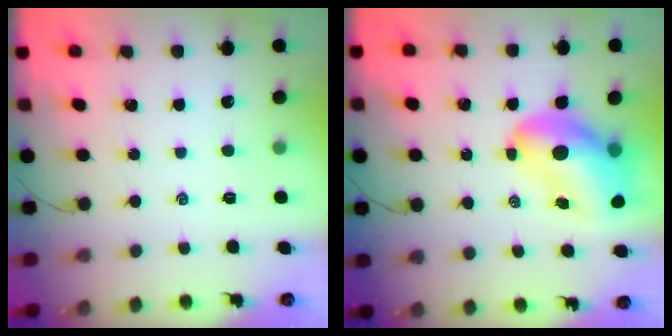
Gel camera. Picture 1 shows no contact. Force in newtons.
{"total": 15.0, "press": 14.2, "slide": 4.8}